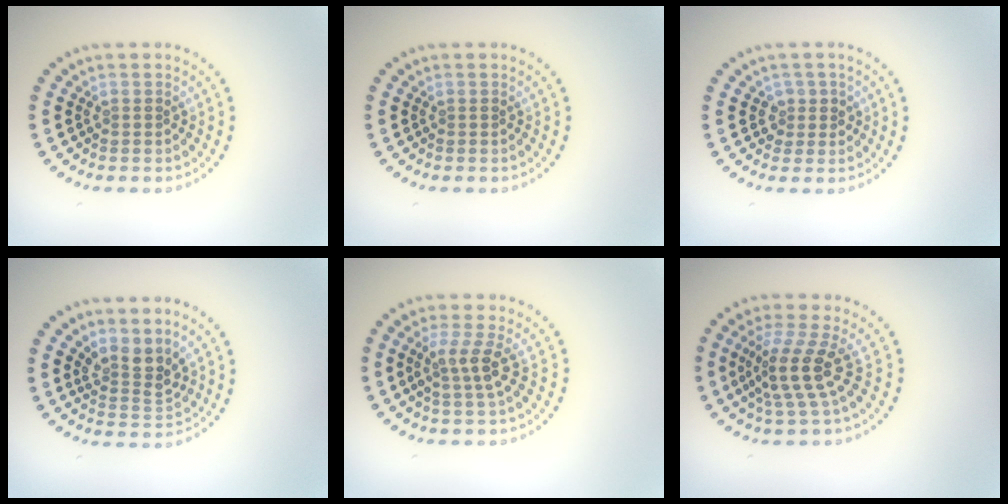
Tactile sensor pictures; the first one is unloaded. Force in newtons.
{"total": 0.0}
{"total": 1.5, "press": 1.3, "slide": 0.7}
{"total": 2.8, "press": 2.0, "slide": 2.0}
{"total": 2.5, "press": 2.0, "slide": 1.6}
{"total": 3.9, "press": 2.8, "slide": 2.7}